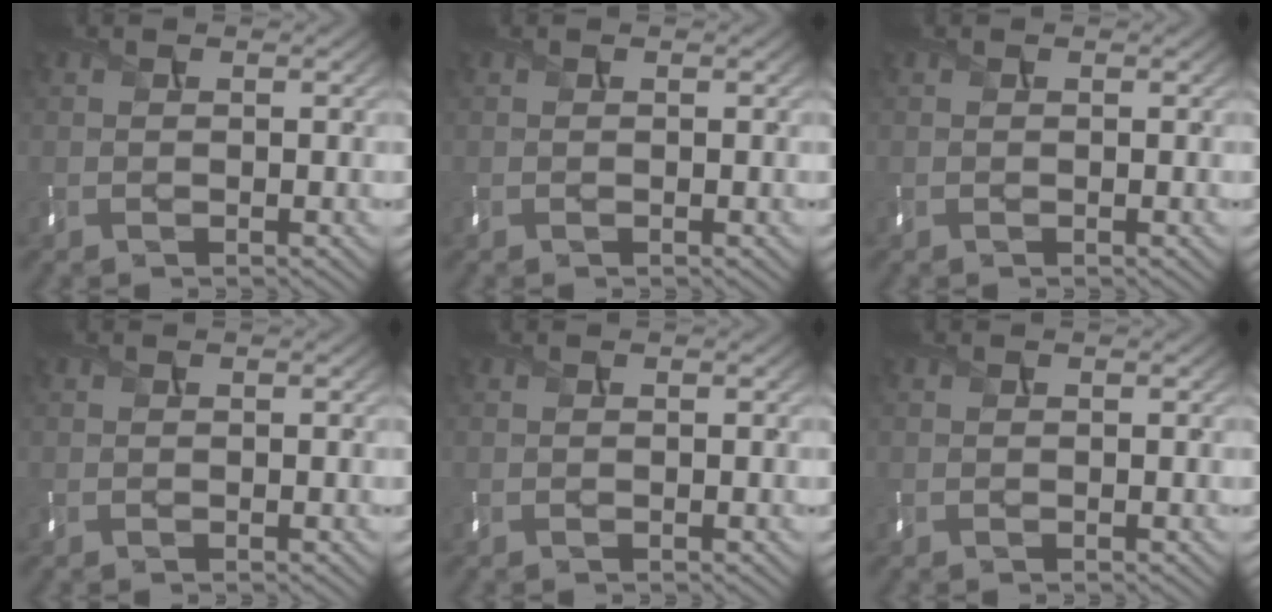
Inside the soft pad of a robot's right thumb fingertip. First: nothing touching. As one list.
[{"total": 0.0}, {"total": 0.0}, {"total": 0.0}, {"total": 0.0}, {"total": 0.0}]